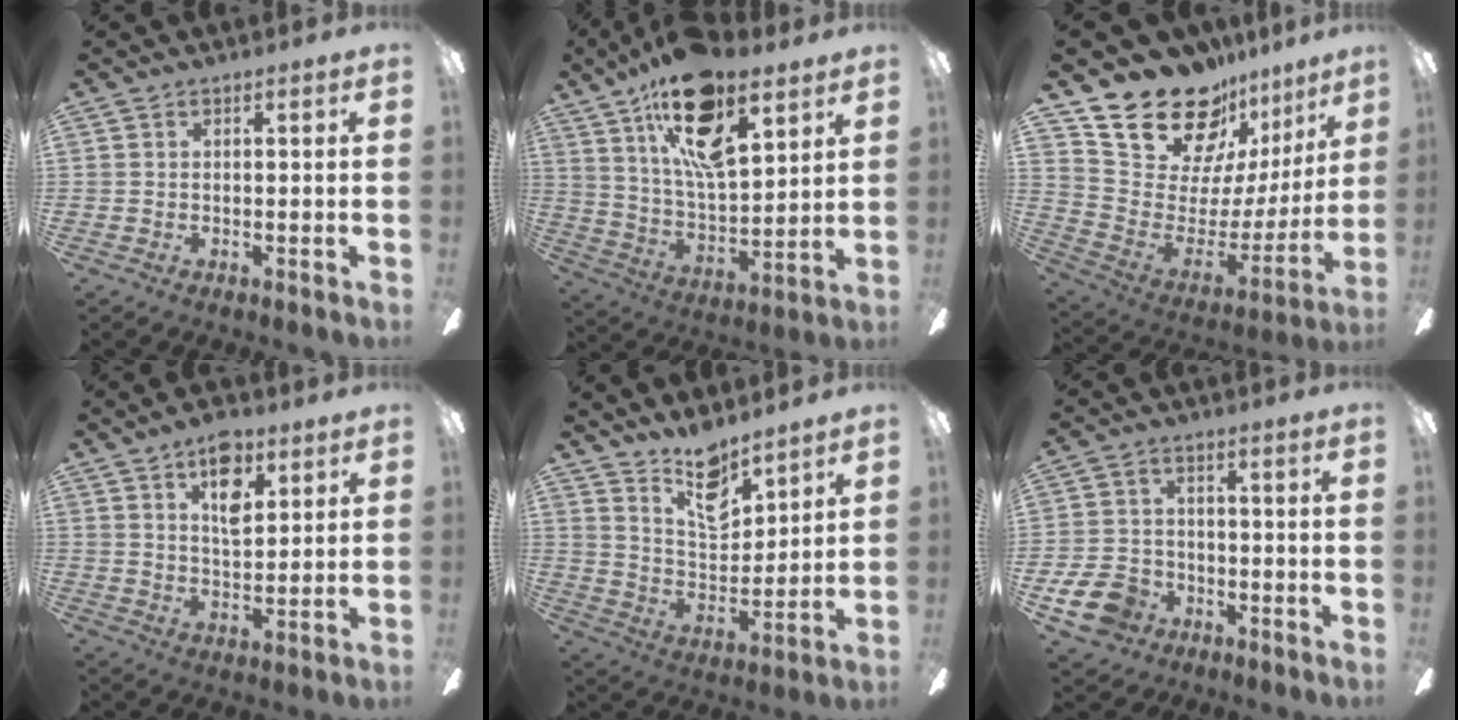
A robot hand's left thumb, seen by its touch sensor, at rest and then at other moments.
{"total": 20.2, "force": [12.7, 7.9, 13.5], "torque": [-0.241, -0.058, 0.216]}
{"total": 22.4, "force": [18.1, 10.7, 7.8], "torque": [-0.128, -0.138, 0.339]}
{"total": 10.1, "force": [5.8, 4.9, 6.6], "torque": [-0.093, -0.018, 0.100]}
{"total": 12.4, "force": [10.1, 4.7, 5.4], "torque": [-0.089, -0.064, 0.184]}
{"total": 9.9, "force": [-5.1, 7.0, 4.8], "torque": [-0.119, 0.030, -0.093]}